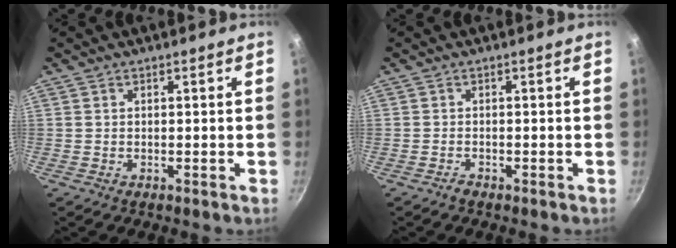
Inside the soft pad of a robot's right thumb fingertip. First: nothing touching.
{"total": 0.8, "force": [-0.7, 0.3, 0.2], "torque": [-0.007, 0.009, -0.012]}